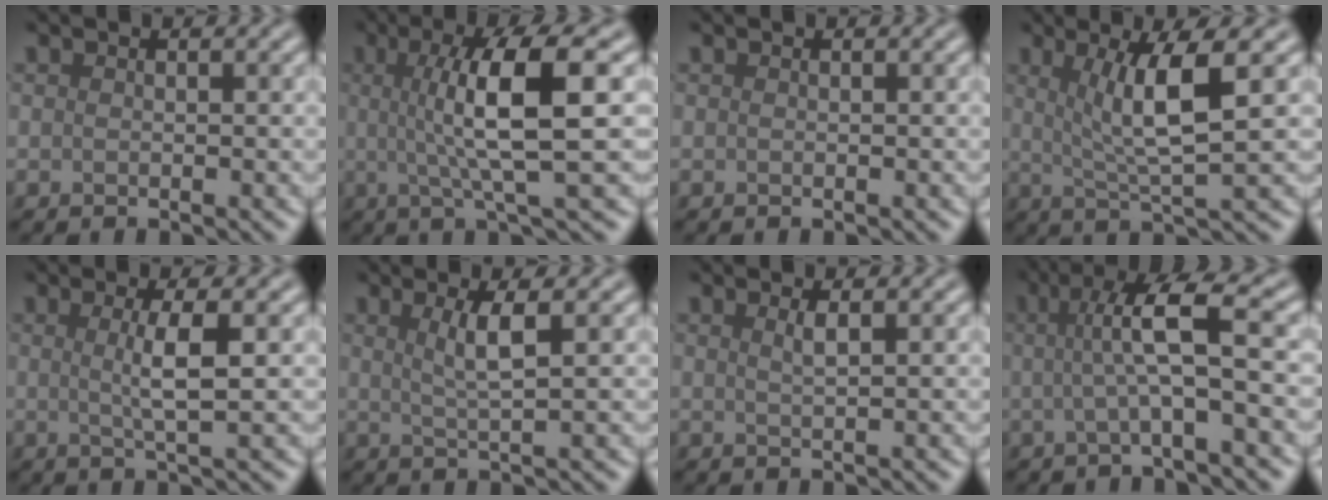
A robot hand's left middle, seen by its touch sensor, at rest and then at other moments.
{"total": 8.2, "force": [1.0, 1.8, 8.0], "torque": [-0.115, 0.007, 0.013]}
{"total": 0.0}
{"total": 5.8, "force": [1.5, 1.0, 5.5], "torque": [-0.094, 0.000, 0.031]}
{"total": 3.4, "force": [0.4, 0.7, 3.3], "torque": [-0.055, -0.001, 0.003]}
{"total": 3.0, "force": [0.9, 0.6, 2.8], "torque": [-0.048, -0.001, 0.016]}
{"total": 1.3, "force": [0.6, 0.4, 1.1], "torque": [-0.014, 0.001, 0.007]}
{"total": 5.7, "force": [0.3, 0.9, 5.7], "torque": [-0.101, 0.009, 0.001]}